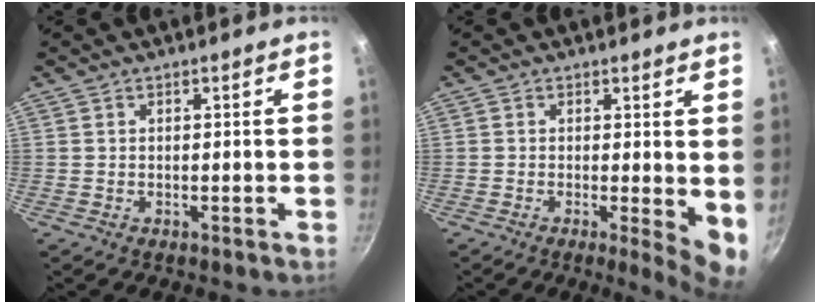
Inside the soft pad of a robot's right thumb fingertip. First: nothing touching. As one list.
[{"total": 6.0, "force": [0.0, 1.7, 5.8], "torque": [-0.070, -0.015, 0.000]}]